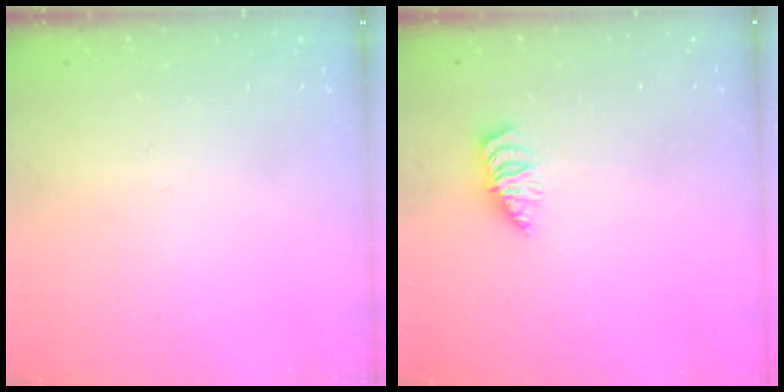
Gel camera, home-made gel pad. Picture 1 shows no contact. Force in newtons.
{"total": 2.1, "press": 2.0, "slide": 0.3}